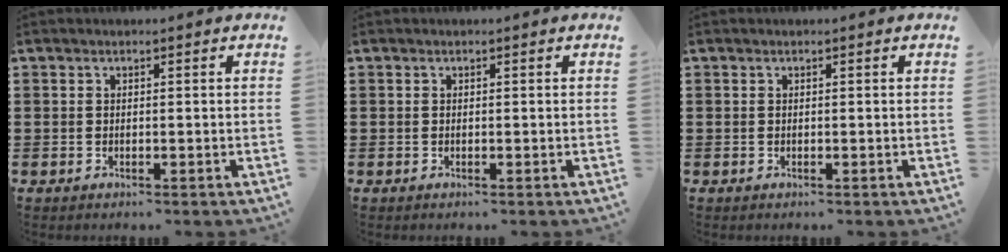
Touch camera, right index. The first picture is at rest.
{"total": 0.0}
{"total": 0.0}